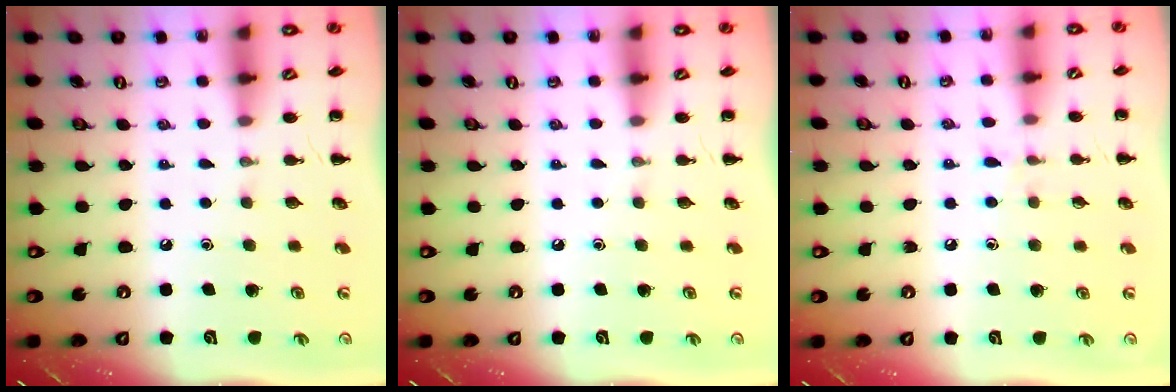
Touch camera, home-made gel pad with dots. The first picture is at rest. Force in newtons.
{"total": 0.0}
{"total": 4.8, "press": 4.4, "slide": 1.9}